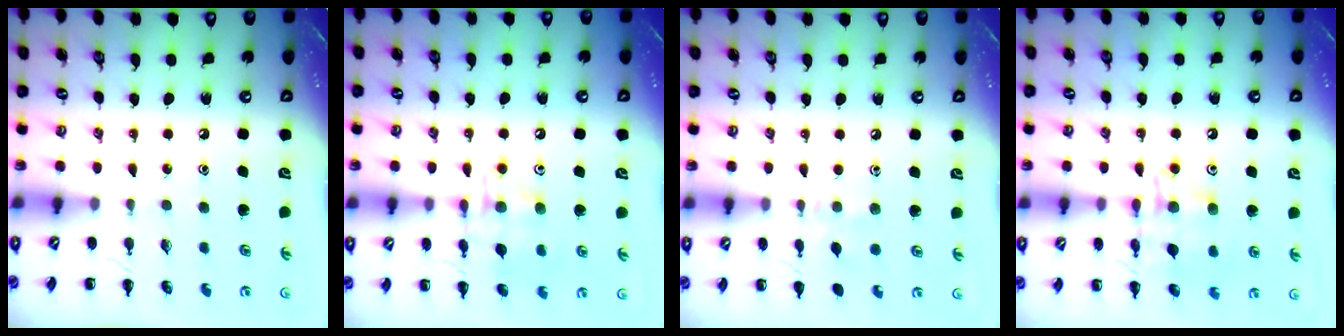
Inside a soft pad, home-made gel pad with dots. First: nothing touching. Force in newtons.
{"total": 13.1, "press": 13.0, "slide": 1.8}
{"total": 5.9, "press": 5.7, "slide": 1.8}
{"total": 15.0, "press": 14.9, "slide": 1.2}